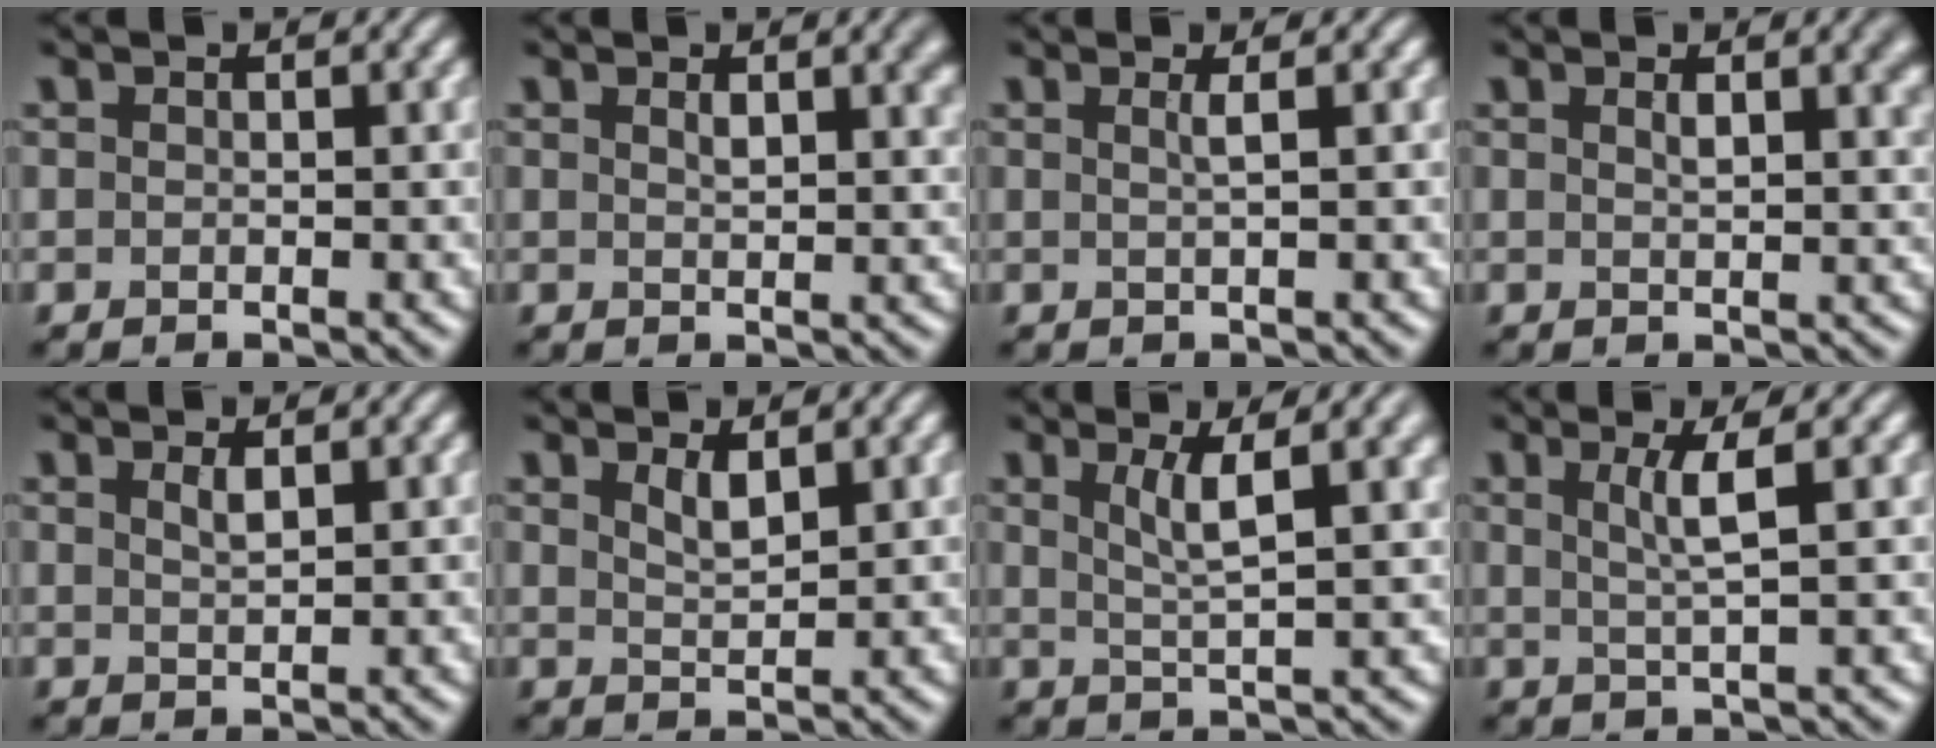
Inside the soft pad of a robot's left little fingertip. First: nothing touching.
{"total": 3.0, "force": [1.4, 1.0, 2.4], "torque": [-0.026, 0.003, 0.024]}
{"total": 1.2, "force": [0.4, 0.4, 1.1], "torque": [-0.013, 0.002, 0.002]}
{"total": 3.3, "force": [1.5, 1.2, 2.7], "torque": [-0.029, 0.005, 0.022]}
{"total": 1.0, "force": [0.6, 0.2, 0.8], "torque": [-0.016, 0.001, 0.012]}
{"total": 1.6, "force": [1.1, 0.4, 1.1], "torque": [-0.023, -0.003, 0.022]}
{"total": 4.9, "force": [1.9, 1.0, 4.4], "torque": [-0.071, 0.003, 0.032]}
{"total": 3.0, "force": [0.9, 0.5, 2.8], "torque": [-0.048, -0.001, 0.016]}